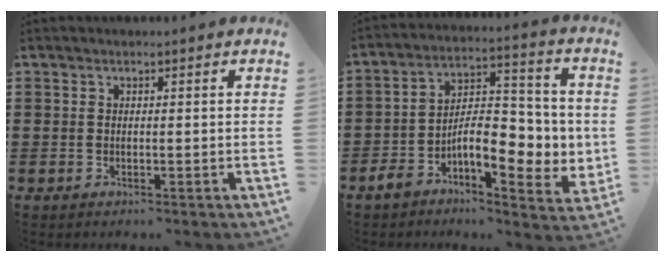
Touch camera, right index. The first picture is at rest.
{"total": 10.0, "force": [-2.2, 4.9, 8.4], "torque": [-0.127, -0.010, -0.042]}